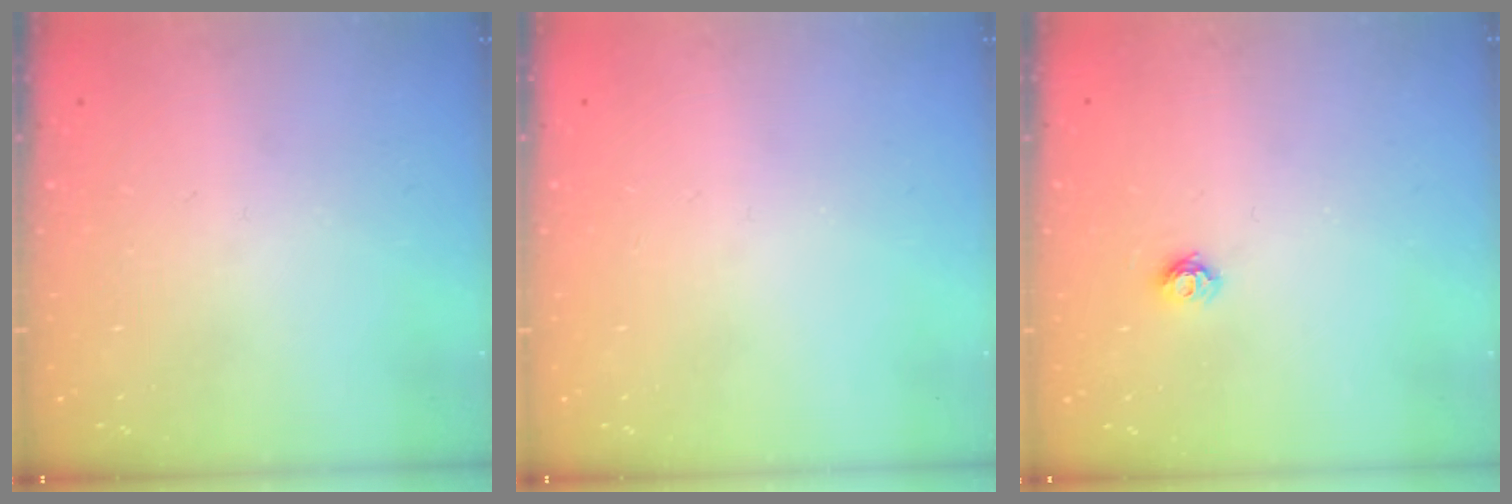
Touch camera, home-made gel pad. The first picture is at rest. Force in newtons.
{"total": 0.0}
{"total": 5.8, "press": 5.8, "slide": 0.3}